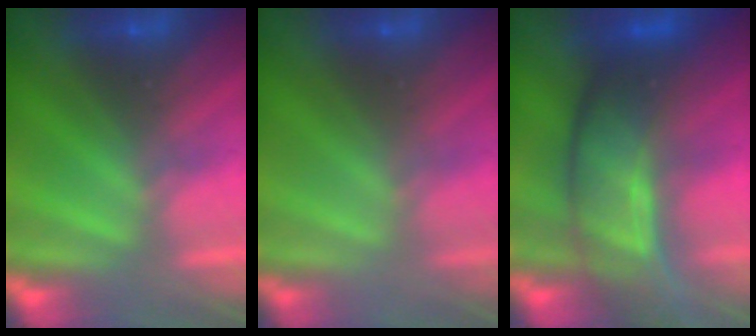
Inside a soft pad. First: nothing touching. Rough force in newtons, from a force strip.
{"total": 4.6}
{"total": 7.8}